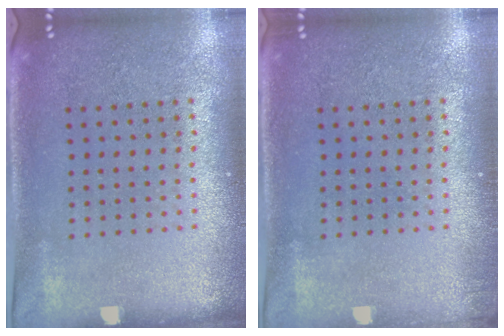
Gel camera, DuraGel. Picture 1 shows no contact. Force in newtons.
{"total": 0.7, "press": 0.7, "slide": 0.2}